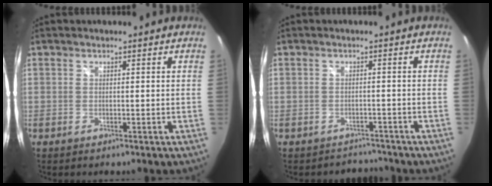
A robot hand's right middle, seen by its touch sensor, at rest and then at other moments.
{"total": 3.0, "force": [-2.8, 0.9, -0.7], "torque": [0.013, 0.014, -0.044]}